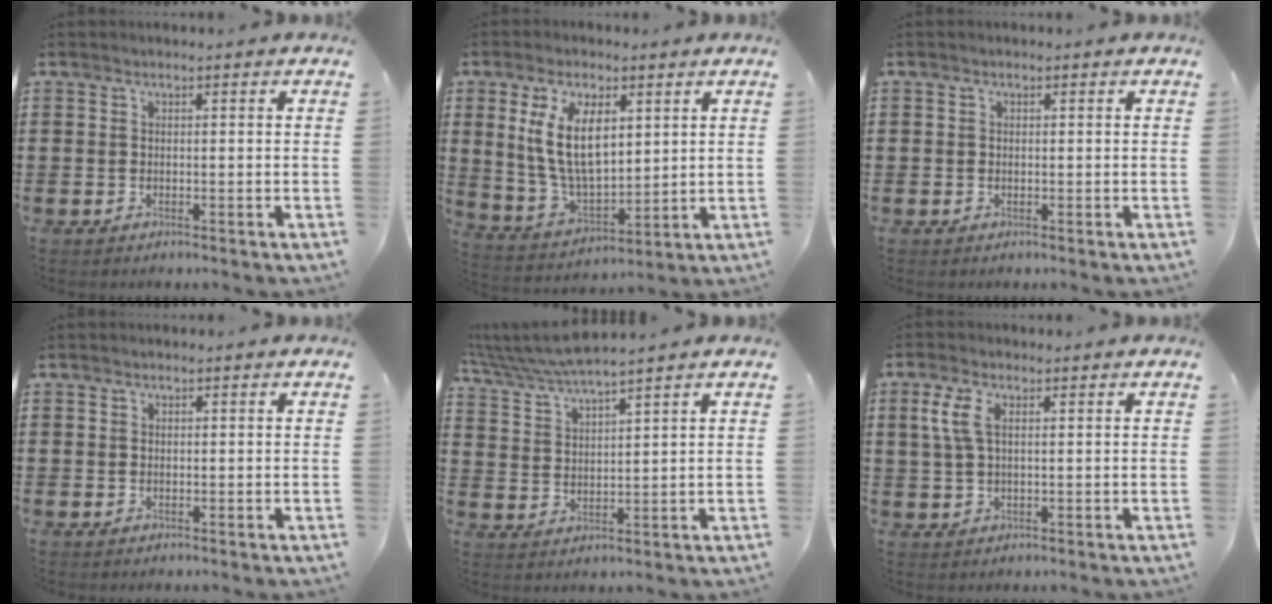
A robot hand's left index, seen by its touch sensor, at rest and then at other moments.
{"total": 10.4, "force": [3.6, 5.4, 8.1], "torque": [-0.180, 0.000, 0.063]}
{"total": 0.8, "force": [0.0, 0.8, 0.1], "torque": [-0.004, 0.005, 0.000]}
{"total": 0.6, "force": [0.2, 0.4, 0.4], "torque": [-0.009, 0.003, 0.004]}
{"total": 5.1, "force": [4.8, -0.5, 1.6], "torque": [-0.049, -0.026, 0.084]}
{"total": 4.5, "force": [1.2, 2.2, 3.7], "torque": [-0.096, 0.005, 0.015]}